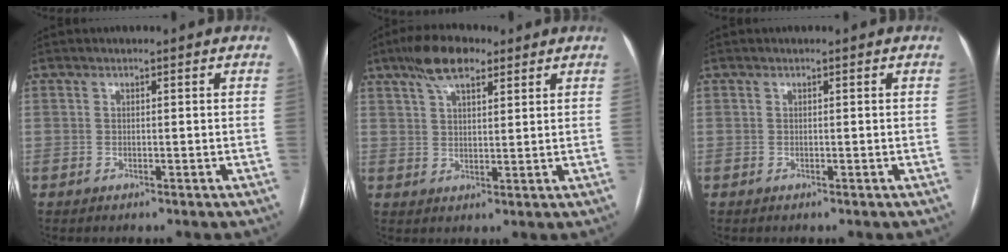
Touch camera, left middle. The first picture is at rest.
{"total": 7.6, "force": [5.1, 2.6, 5.0], "torque": [-0.097, 0.017, 0.089]}
{"total": 0.0}